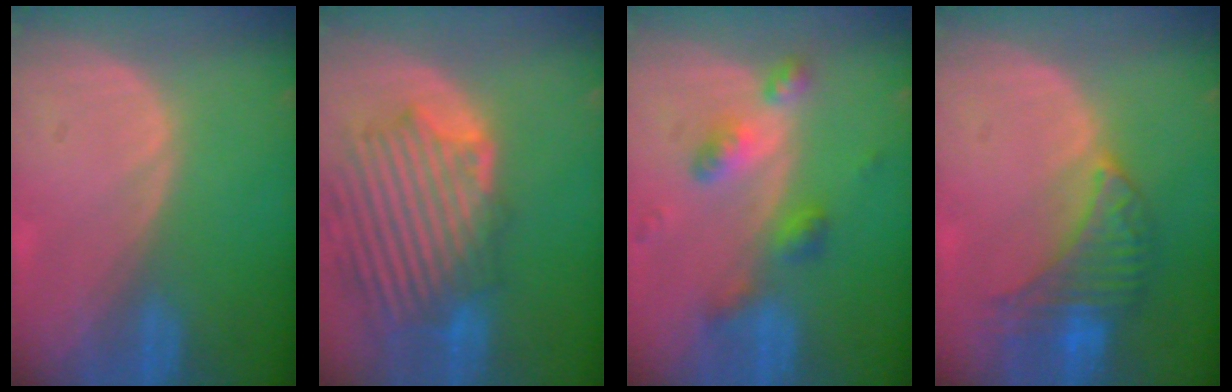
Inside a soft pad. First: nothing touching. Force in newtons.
{"total": 11.4, "press": 10.8, "slide": 3.5}
{"total": 6.2, "press": 5.5, "slide": 3.0}
{"total": 7.2, "press": 7.0, "slide": 1.6}